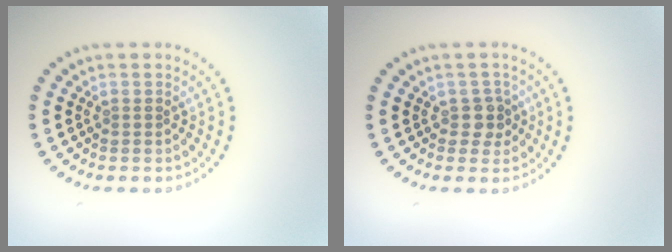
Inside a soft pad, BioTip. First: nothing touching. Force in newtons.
{"total": 1.7, "press": 1.5, "slide": 0.8}